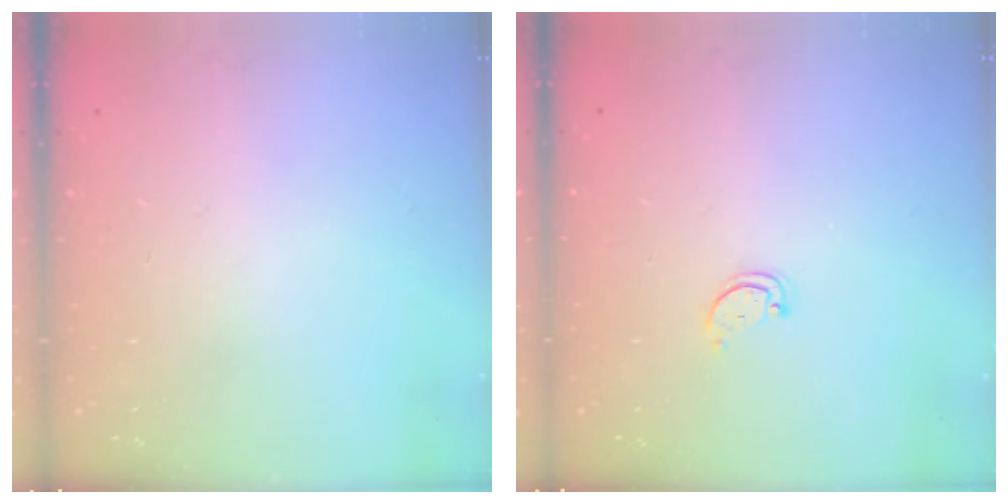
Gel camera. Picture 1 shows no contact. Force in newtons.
{"total": 2.8, "press": 2.7, "slide": 0.3}